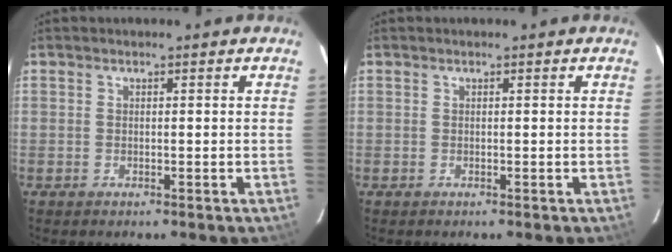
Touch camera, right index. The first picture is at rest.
{"total": 0.0}